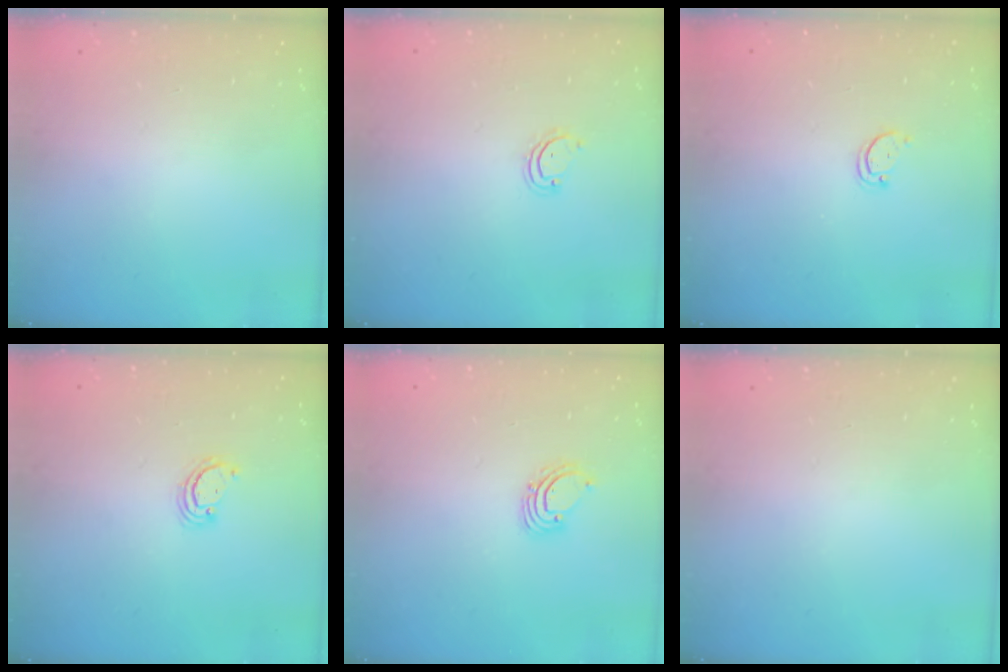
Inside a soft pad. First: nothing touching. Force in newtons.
{"total": 2.9, "press": 2.9, "slide": 0.3}
{"total": 2.8, "press": 2.7, "slide": 0.3}
{"total": 2.6, "press": 2.6, "slide": 0.3}
{"total": 2.6, "press": 2.6, "slide": 0.2}
{"total": 0.0}